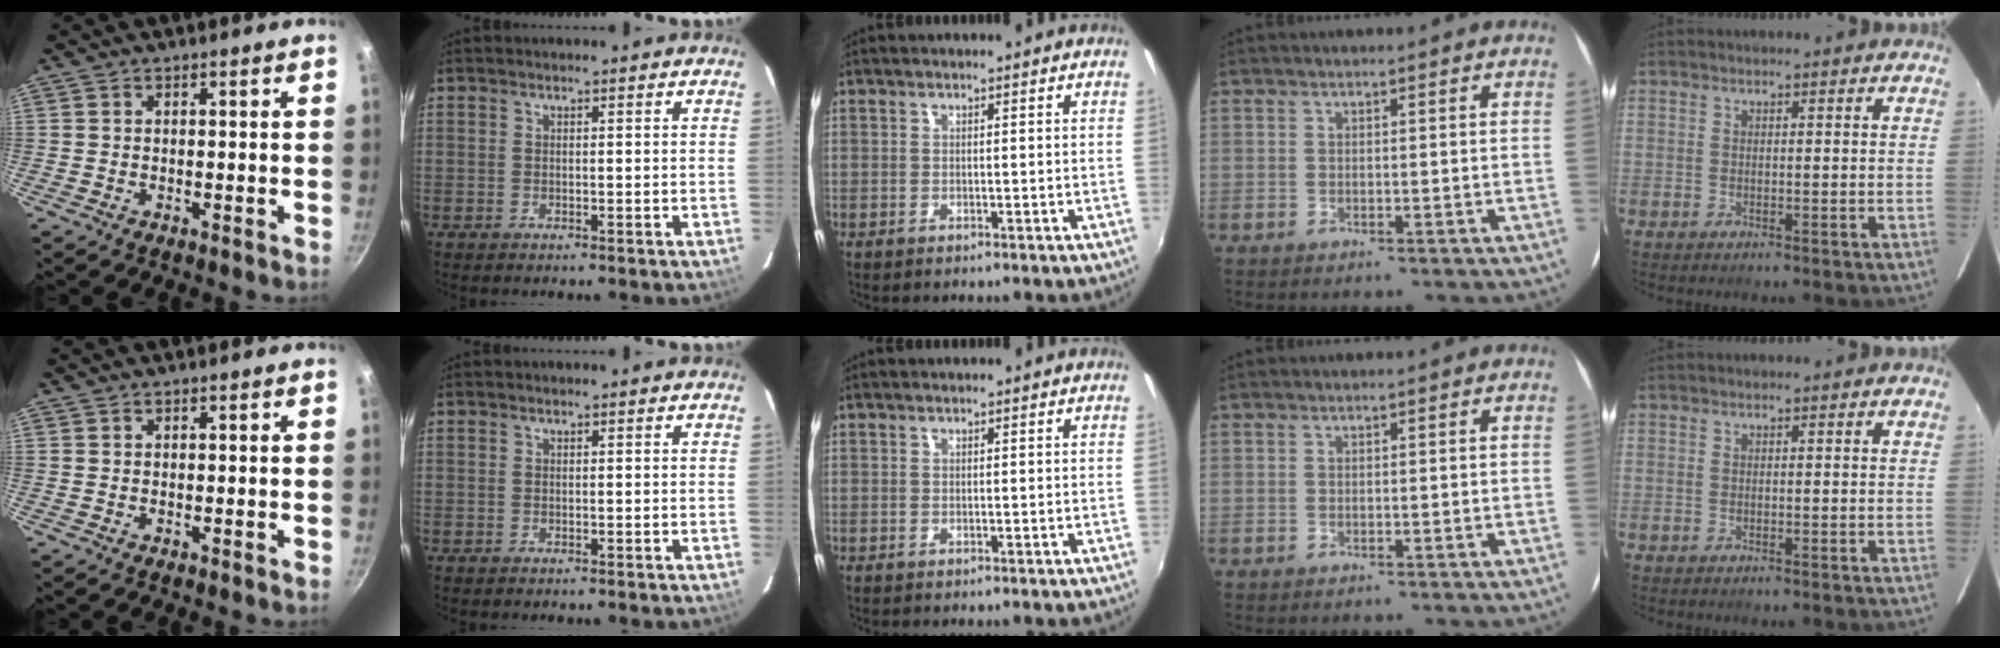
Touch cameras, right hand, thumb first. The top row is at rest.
{}